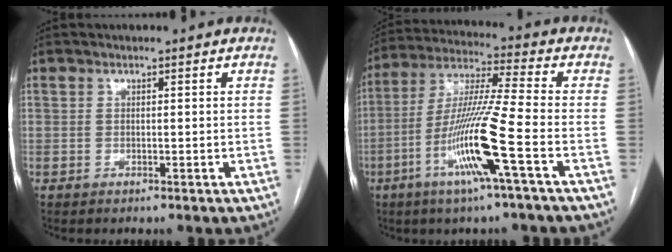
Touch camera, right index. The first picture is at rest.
{"total": 14.0, "force": [-5.3, -1.2, 12.9], "torque": [-0.259, -0.011, -0.106]}